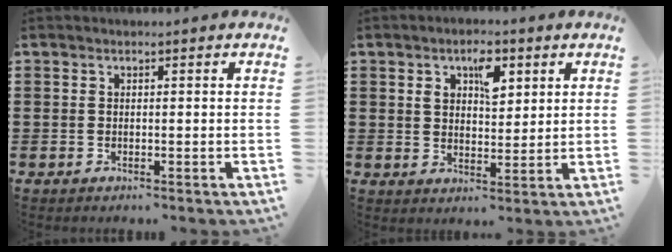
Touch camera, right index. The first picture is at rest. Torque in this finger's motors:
{"motor_torque": [0.61, 0.49, 0.31, 0.06]}